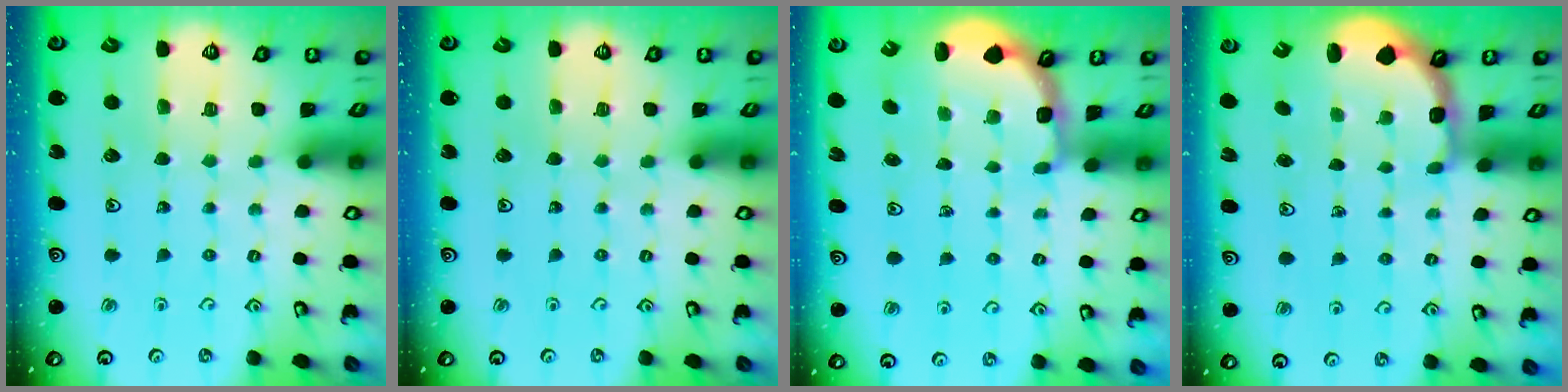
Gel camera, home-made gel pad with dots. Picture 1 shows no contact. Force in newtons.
{"total": 0.0}
{"total": 2.4, "press": 1.8, "slide": 1.7}
{"total": 2.2, "press": 1.9, "slide": 1.1}